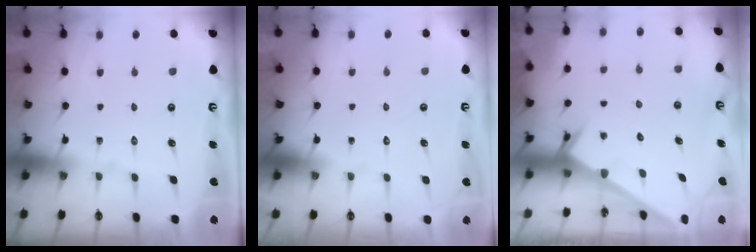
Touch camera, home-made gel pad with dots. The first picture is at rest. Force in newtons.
{"total": 1.6, "press": 1.6, "slide": 0.1}
{"total": 2.5, "press": 2.5, "slide": 0.1}